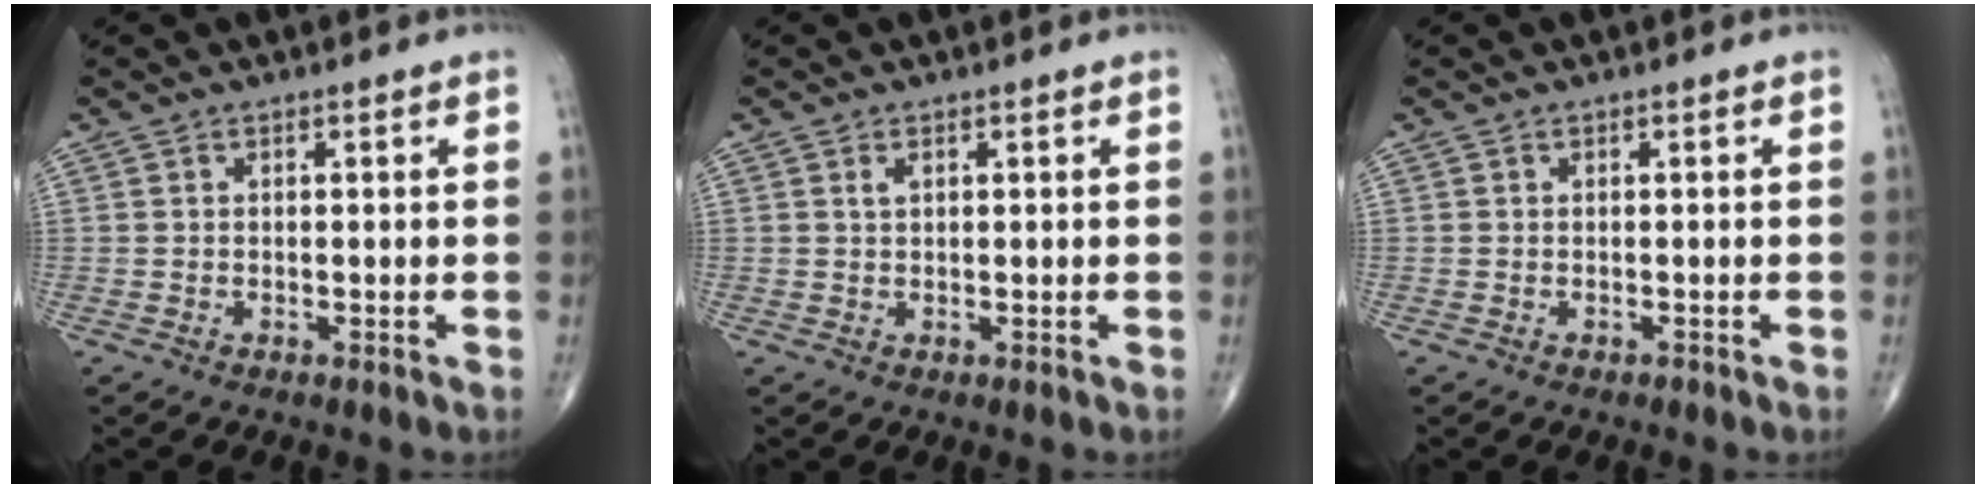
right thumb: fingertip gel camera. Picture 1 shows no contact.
{"total": 1.1, "force": [0.5, 0.6, 0.8], "torque": [-0.016, 0.003, 0.011]}
{"total": 0.0}